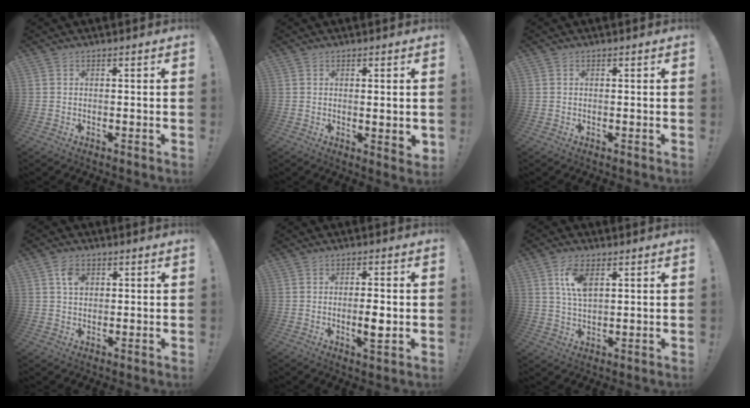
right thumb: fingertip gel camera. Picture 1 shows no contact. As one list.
[{"total": 2.5, "force": [0.9, 0.1, 2.3], "torque": [-0.021, -0.011, 0.011]}, {"total": 0.0}, {"total": 4.5, "force": [1.7, 3.1, 2.7], "torque": [-0.033, -0.001, 0.028]}, {"total": 5.0, "force": [-0.9, 1.1, 4.8], "torque": [-0.076, -0.008, -0.017]}, {"total": 8.1, "force": [3.5, 4.0, 6.0], "torque": [-0.106, -0.010, 0.060]}]